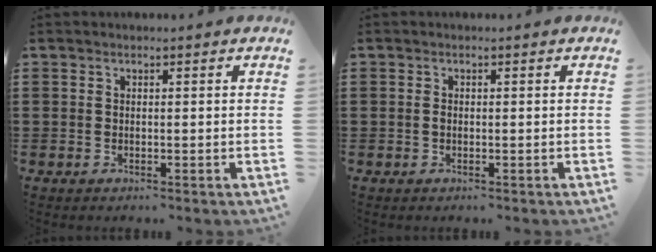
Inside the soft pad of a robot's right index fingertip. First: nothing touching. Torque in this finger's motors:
{"motor_torque": [0.47, -0.25, 0.12, 0.05]}